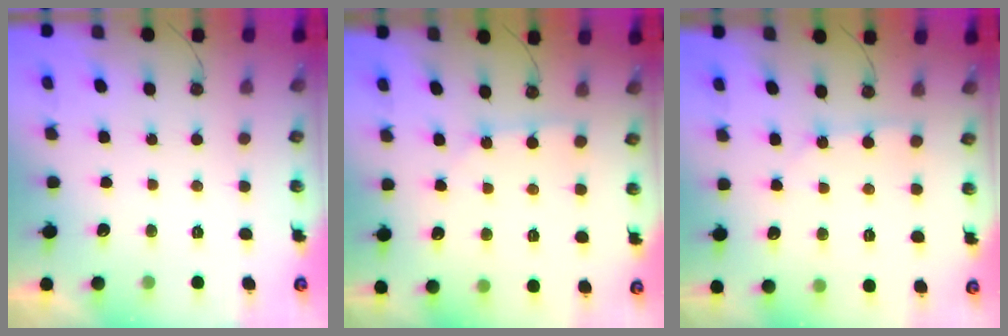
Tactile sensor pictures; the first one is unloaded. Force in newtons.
{"total": 2.8, "press": 2.8, "slide": 0.3}
{"total": 2.5, "press": 2.5, "slide": 0.3}